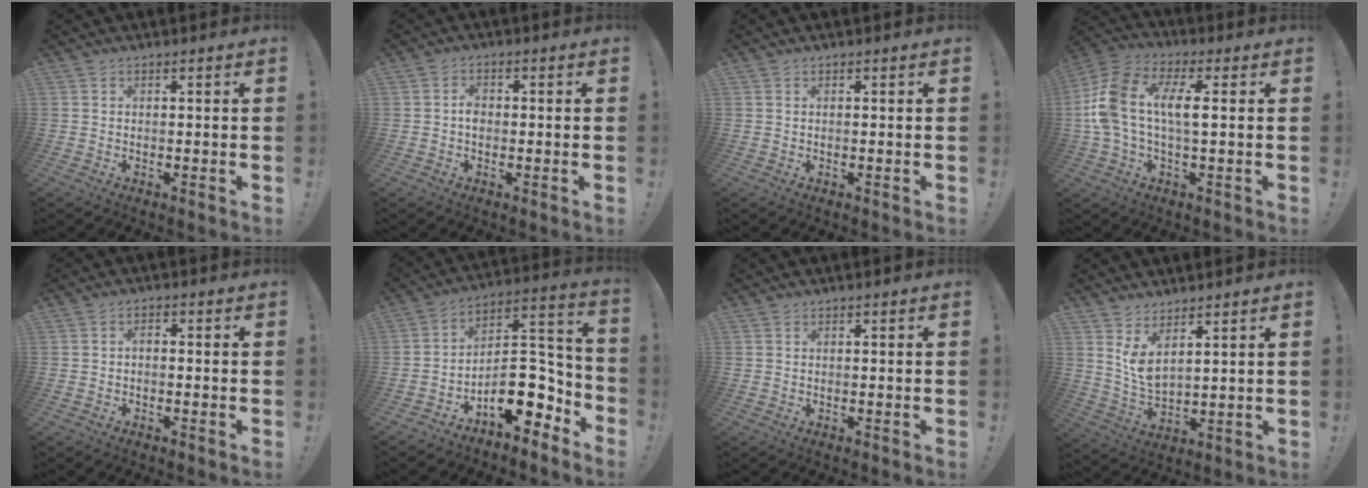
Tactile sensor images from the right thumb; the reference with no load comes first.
{"total": 2.7, "force": [-0.6, 1.9, 1.8], "torque": [-0.027, 0.006, -0.013]}
{"total": 0.0}
{"total": 12.3, "force": [0.5, 5.7, 10.9], "torque": [-0.228, 0.004, 0.008]}
{"total": 1.2, "force": [-0.9, 0.4, 0.7], "torque": [-0.011, 0.006, -0.018]}
{"total": 15.1, "force": [-6.8, 8.6, 10.4], "torque": [-0.118, 0.036, -0.100]}
{"total": 0.0}
{"total": 7.1, "force": [4.9, 2.4, 4.6], "torque": [-0.095, -0.037, 0.089]}